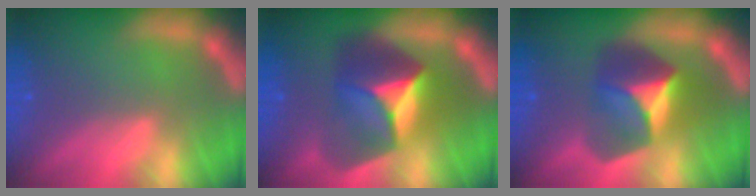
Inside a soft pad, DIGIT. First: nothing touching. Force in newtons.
{"total": 9.0}
{"total": 6.9}